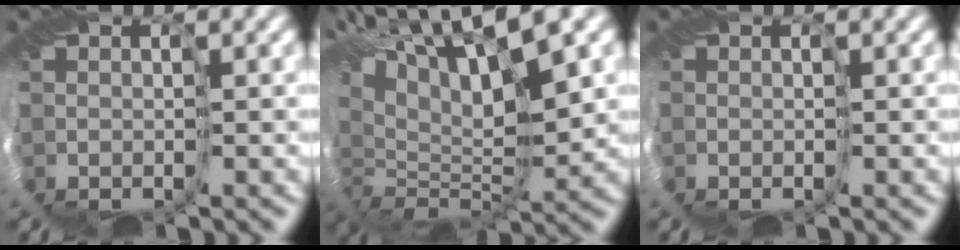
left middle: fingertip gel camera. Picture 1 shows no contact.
{"total": 11.5, "force": [6.2, 4.1, 8.7], "torque": [-0.178, 0.022, 0.107]}
{"total": 0.8, "force": [-0.4, 0.6, 0.2], "torque": [-0.001, -0.001, -0.005]}